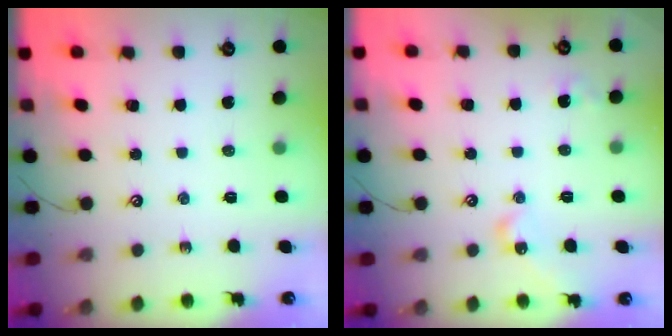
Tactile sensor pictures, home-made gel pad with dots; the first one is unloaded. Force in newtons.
{"total": 8.2, "press": 8.2, "slide": 0.9}